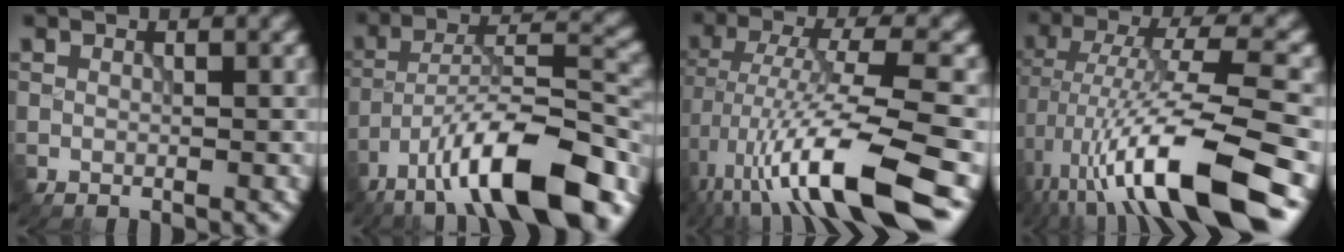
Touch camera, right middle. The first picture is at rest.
{"total": 13.1, "force": [-8.5, 3.6, 9.3], "torque": [-0.145, 0.014, -0.152]}
{"total": 11.3, "force": [-5.3, 2.5, 9.7], "torque": [-0.180, 0.003, -0.090]}
{"total": 12.3, "force": [-5.0, 2.8, 10.9], "torque": [-0.196, 0.010, -0.083]}